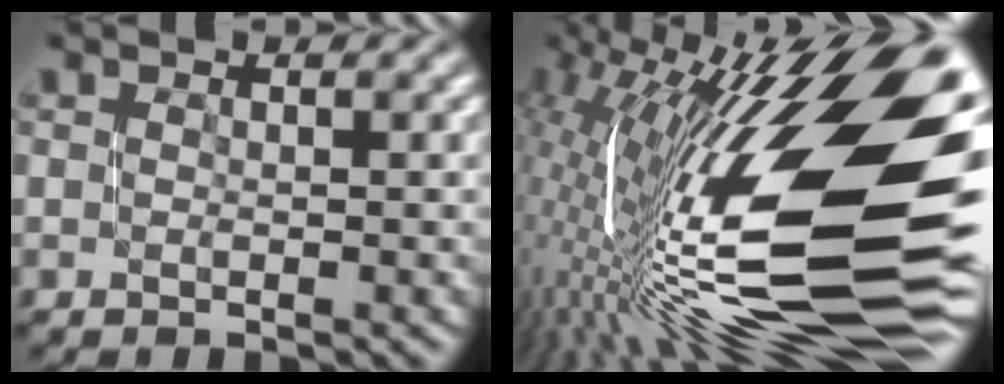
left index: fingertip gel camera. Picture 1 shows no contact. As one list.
[{"total": 19.3, "force": [-0.6, 6.6, 18.1], "torque": [-0.306, 0.009, -0.027]}]